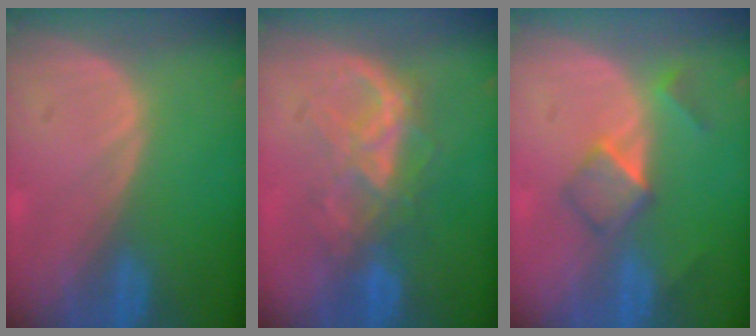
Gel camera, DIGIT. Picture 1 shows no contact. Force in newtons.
{"total": 6.4, "press": 6.3, "slide": 0.7}
{"total": 5.2, "press": 4.5, "slide": 2.6}